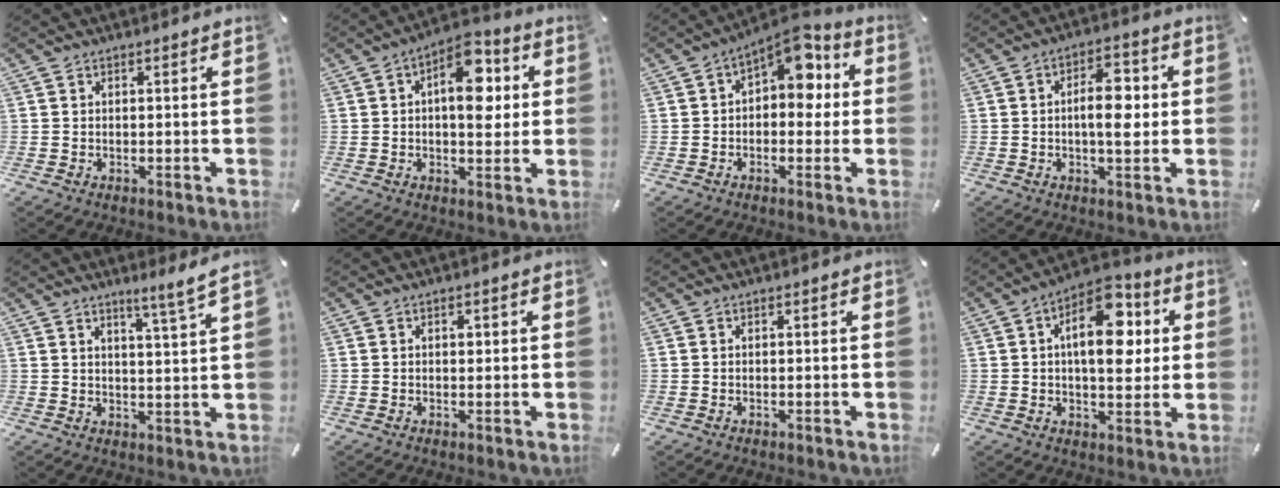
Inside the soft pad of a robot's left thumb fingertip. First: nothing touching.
{"total": 11.8, "force": [2.6, 6.4, 9.6], "torque": [-0.122, -0.011, 0.041]}
{"total": 9.4, "force": [3.9, 5.3, 6.7], "torque": [-0.086, -0.027, 0.063]}
{"total": 9.1, "force": [0.1, 4.4, 8.0], "torque": [-0.119, 0.004, -0.006]}
{"total": 5.2, "force": [4.3, -0.8, 2.8], "torque": [-0.050, -0.030, 0.072]}
{"total": 1.0, "force": [0.3, 0.7, 0.6], "torque": [-0.006, -0.001, 0.003]}
{"total": 0.0}
{"total": 14.9, "force": [3.9, 8.1, 11.9], "torque": [-0.160, -0.012, 0.063]}